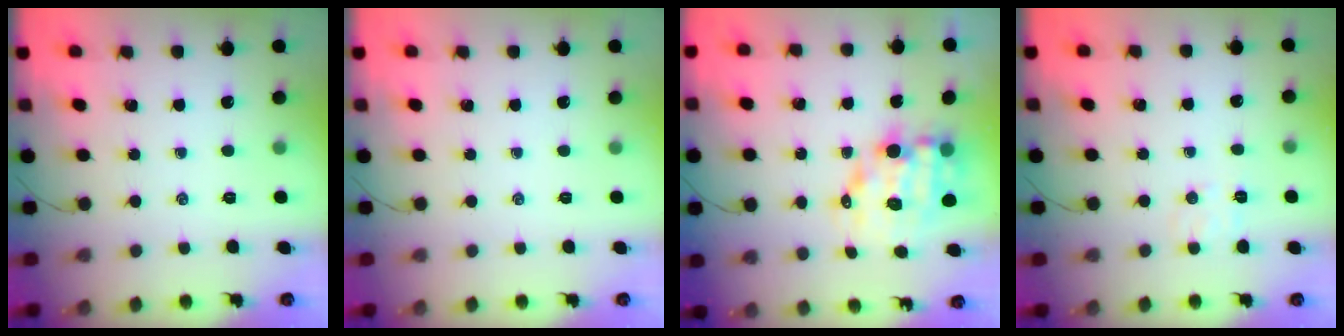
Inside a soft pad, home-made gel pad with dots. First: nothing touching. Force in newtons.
{"total": 0.0}
{"total": 11.0, "press": 10.7, "slide": 2.6}
{"total": 5.1, "press": 4.9, "slide": 1.4}